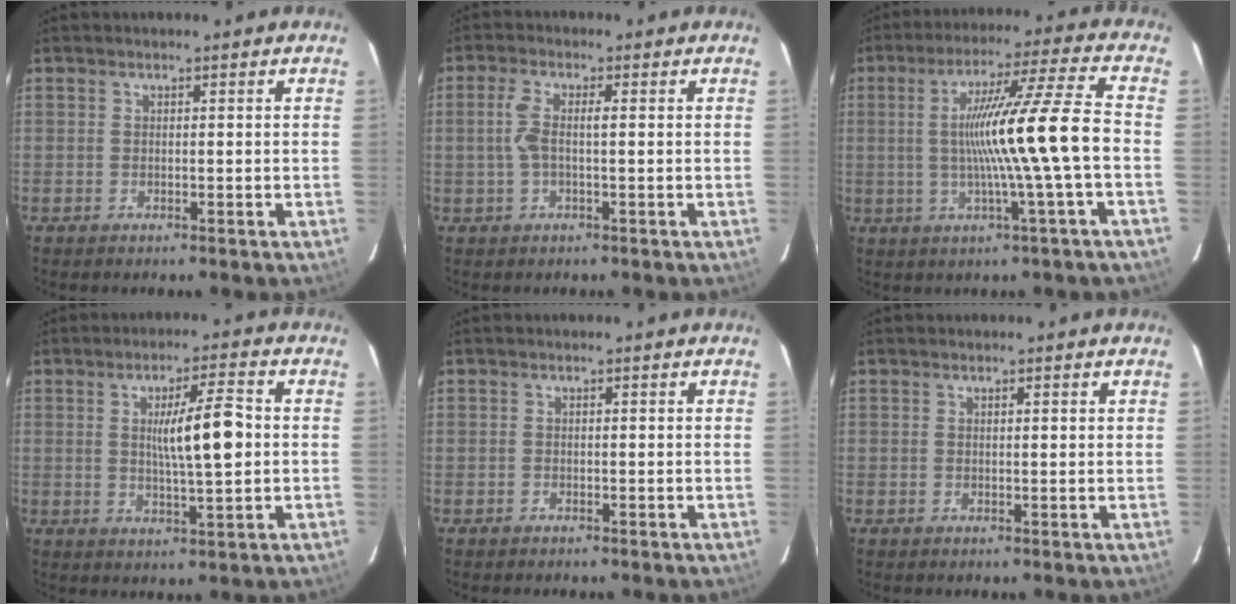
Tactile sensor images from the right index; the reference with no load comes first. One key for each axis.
{"total": 3.9, "fx": 0.2, "fy": 0.8, "fz": 3.8, "tx": -0.088, "ty": 0.011, "tz": 0.003}
{"total": 13.7, "fx": -1.2, "fy": -2.1, "fz": 13.5, "tx": -0.232, "ty": 0.006, "tz": -0.019}
{"total": 8.3, "fx": 0.7, "fy": 0.6, "fz": 8.2, "tx": -0.135, "ty": 0.003, "tz": 0.013}
{"total": 0.0}
{"total": 0.9, "fx": 0.6, "fy": 0.1, "fz": 0.7, "tx": -0.015, "ty": 0.004, "tz": 0.008}